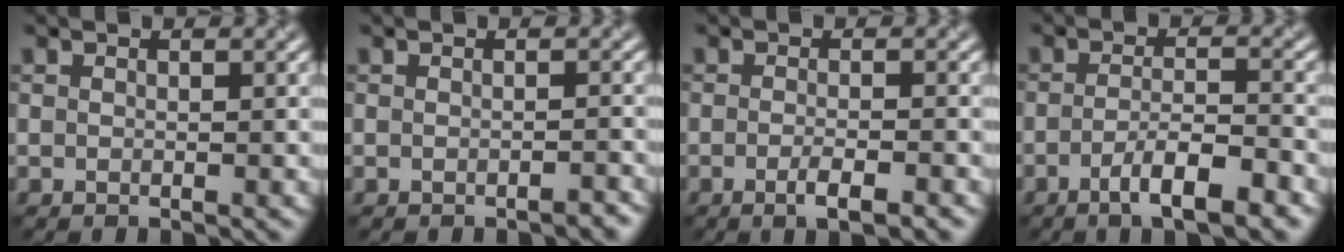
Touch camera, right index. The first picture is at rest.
{"total": 1.7, "force": [-0.9, 0.5, 1.3], "torque": [-0.015, 0.000, -0.009]}
{"total": 2.6, "force": [-1.3, 0.7, 2.1], "torque": [-0.030, 0.001, -0.023]}
{"total": 4.9, "force": [-2.8, 1.2, 3.9], "torque": [-0.066, 0.006, -0.048]}